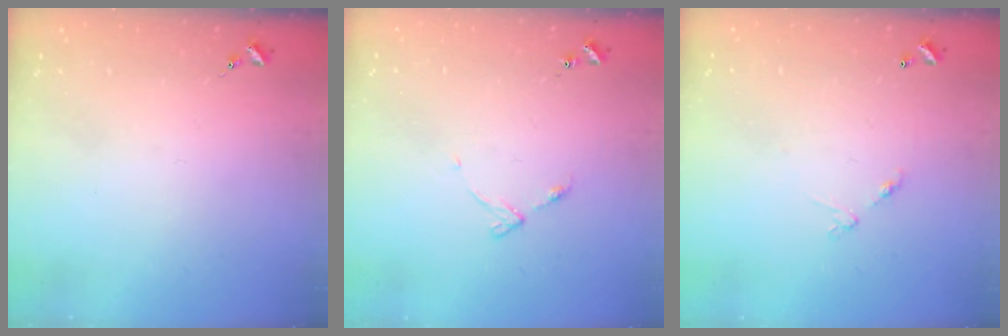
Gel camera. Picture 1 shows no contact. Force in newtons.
{"total": 4.9, "press": 4.9, "slide": 0.6}
{"total": 5.9, "press": 5.9, "slide": 0.4}